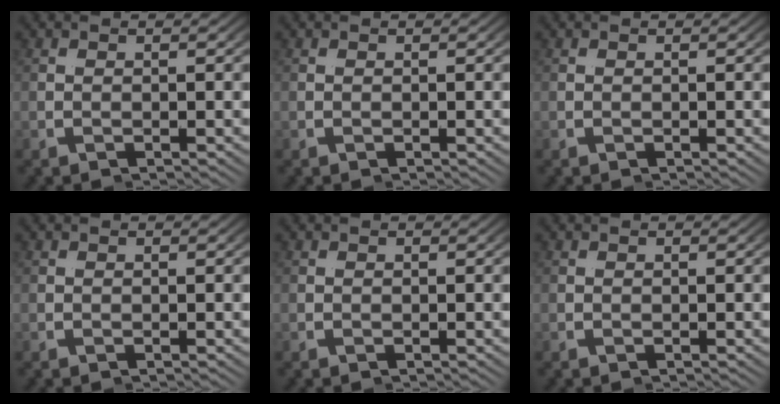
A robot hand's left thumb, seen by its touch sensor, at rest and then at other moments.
{"total": 0.0}
{"total": 0.0}
{"total": 0.0}
{"total": 0.0}
{"total": 0.0}